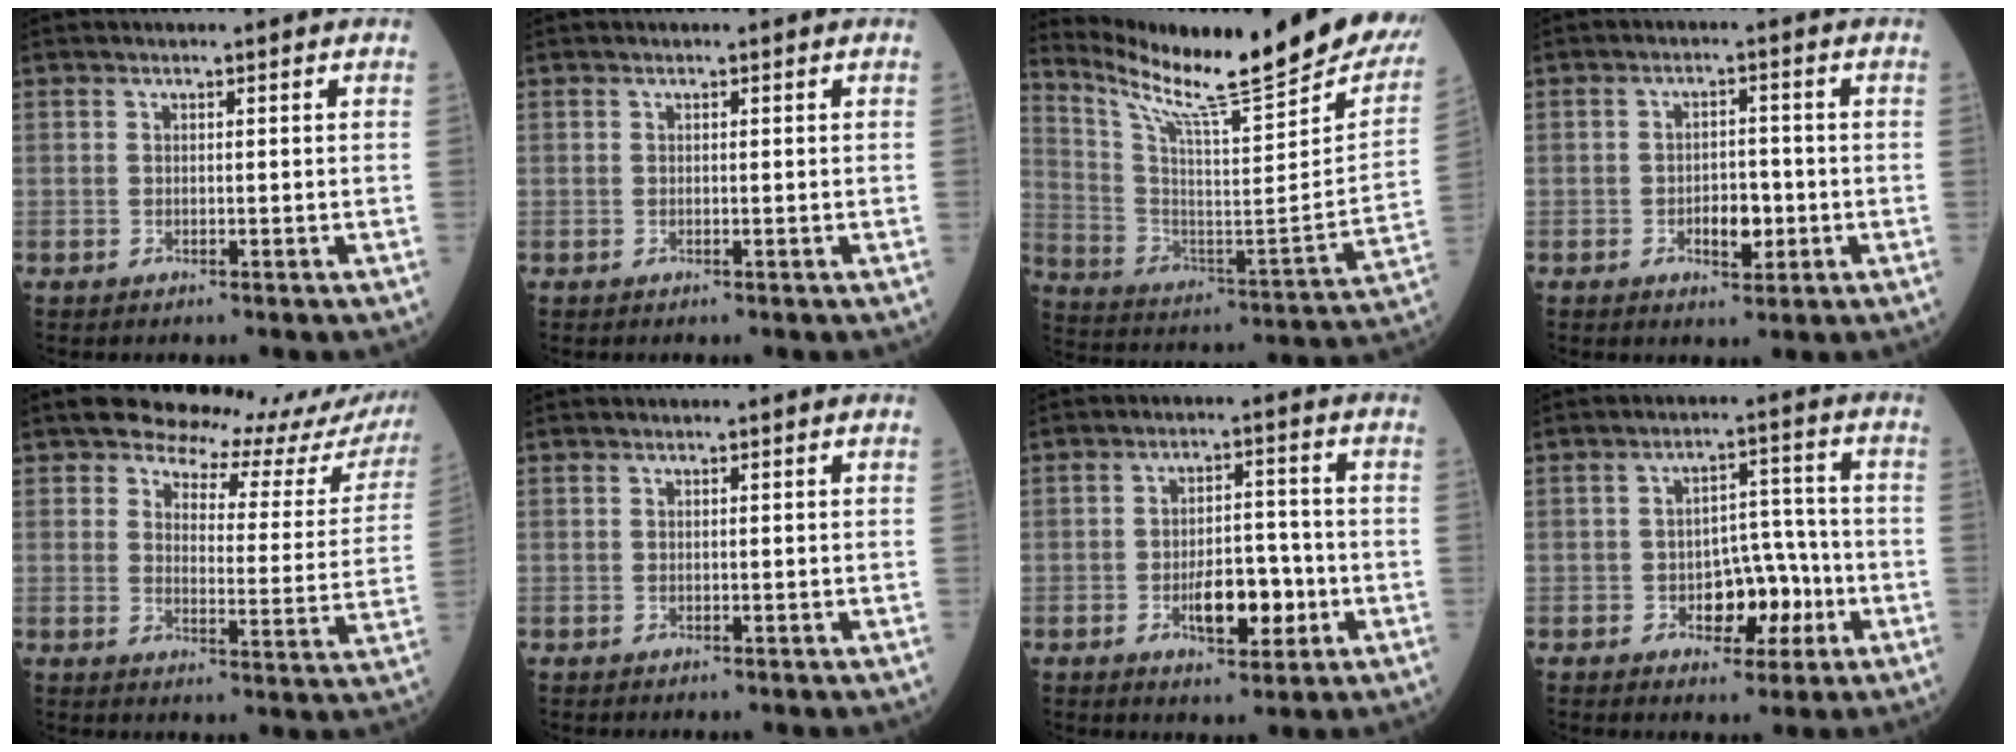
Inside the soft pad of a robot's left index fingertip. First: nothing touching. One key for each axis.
{"total": 0.0}
{"total": 29.6, "fx": 24.5, "fy": 1.9, "fz": 16.4, "tx": -0.277, "ty": -0.086, "tz": 0.348}
{"total": 4.3, "fx": -1.3, "fy": 2.2, "fz": 3.4, "tx": -0.052, "ty": 0.005, "tz": -0.017}
{"total": 15.9, "fx": 15.3, "fy": 3.5, "fz": 2.5, "tx": -0.002, "ty": -0.069, "tz": 0.154}
{"total": 0.0}
{"total": 7.4, "fx": -2.4, "fy": 3.2, "fz": 6.2, "tx": -0.102, "ty": 0.005, "tz": -0.035}
{"total": 7.4, "fx": -2.7, "fy": 4.1, "fz": 5.5, "tx": -0.080, "ty": 0.022, "tz": -0.037}